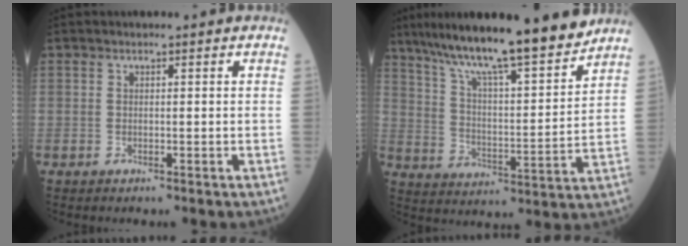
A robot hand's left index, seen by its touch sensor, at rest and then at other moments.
{"total": 17.3, "force": [14.8, 0.7, 9.0], "torque": [-0.146, 0.000, 0.238]}